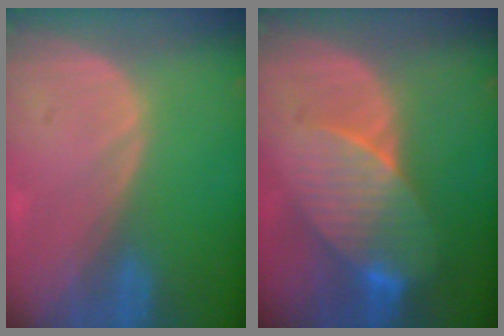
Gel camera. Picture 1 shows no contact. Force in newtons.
{"total": 8.2, "press": 7.9, "slide": 2.2}